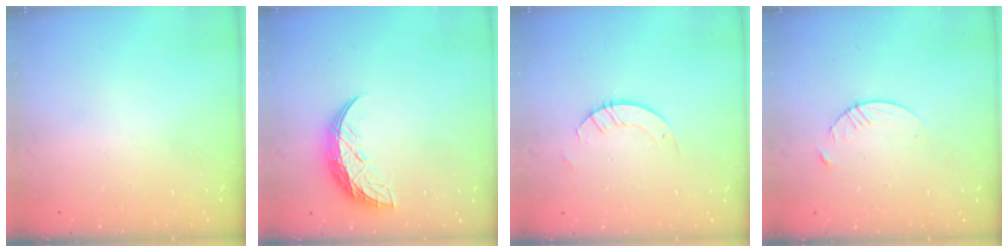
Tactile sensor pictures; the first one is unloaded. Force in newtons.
{"total": 10.7, "press": 10.7, "slide": 0.4}
{"total": 2.6, "press": 2.6, "slide": 0.2}
{"total": 3.1, "press": 3.1, "slide": 0.4}